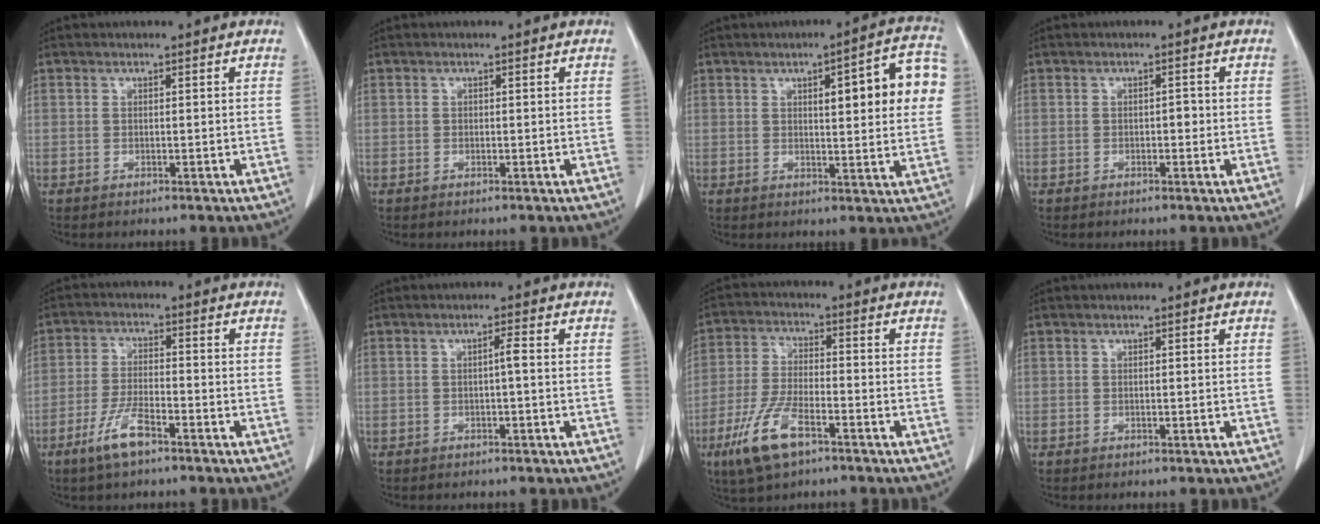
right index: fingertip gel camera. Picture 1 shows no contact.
{"total": 0.0}
{"total": 11.2, "force": [2.7, 2.3, 10.6], "torque": [-0.129, 0.021, 0.029]}
{"total": 1.1, "force": [-0.2, 0.5, 0.9], "torque": [-0.009, 0.003, -0.003]}
{"total": 6.1, "force": [-4.0, 1.3, 4.5], "torque": [-0.094, -0.004, -0.075]}
{"total": 1.3, "force": [-0.1, -0.1, 1.3], "torque": [-0.022, 0.002, -0.001]}
{"total": 9.6, "force": [-5.5, 3.1, 7.3], "torque": [-0.159, -0.011, -0.102]}
{"total": 0.0}